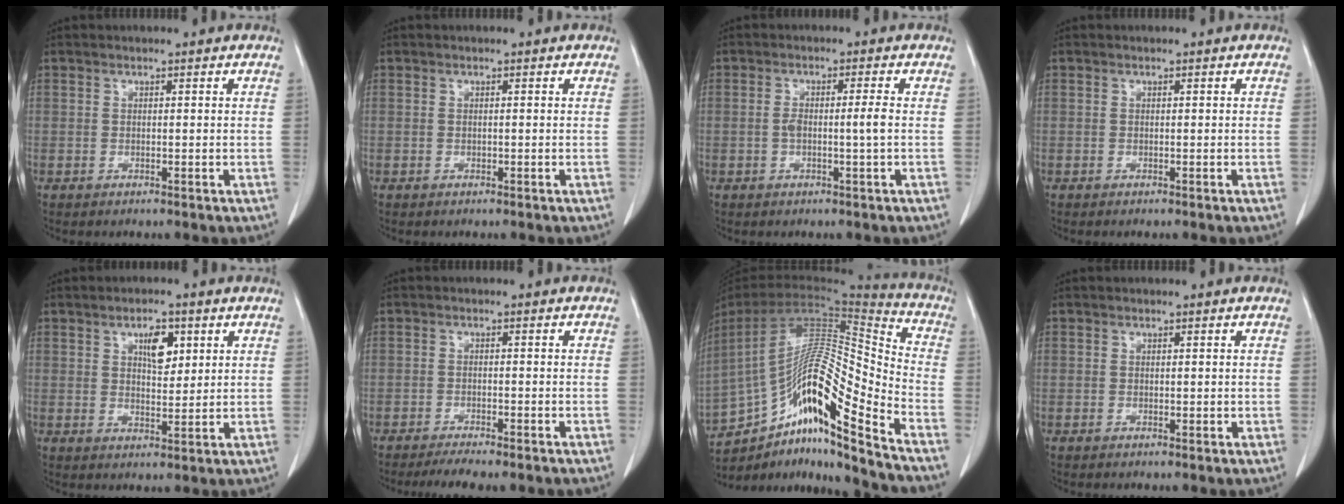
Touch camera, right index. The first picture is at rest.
{"total": 0.0}
{"total": 3.2, "force": [-0.3, -0.1, 3.1], "torque": [-0.061, 0.003, -0.003]}
{"total": 0.0}
{"total": 4.8, "force": [2.1, 2.0, 3.8], "torque": [-0.063, 0.000, 0.037]}
{"total": 5.3, "force": [-4.4, 0.5, 2.9], "torque": [-0.039, -0.006, -0.065]}
{"total": 21.6, "force": [-14.1, 1.5, 16.3], "torque": [-0.298, 0.020, -0.253]}
{"total": 0.5, "force": [0.2, 0.4, 0.3], "torque": [-0.001, -0.001, 0.002]}